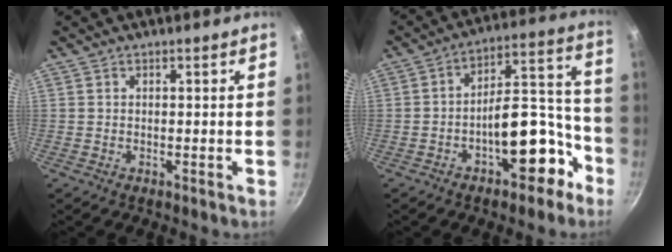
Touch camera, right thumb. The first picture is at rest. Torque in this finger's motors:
{"motor_torque": [3.09, 1.92, 1.41, -0.32, 0.12]}